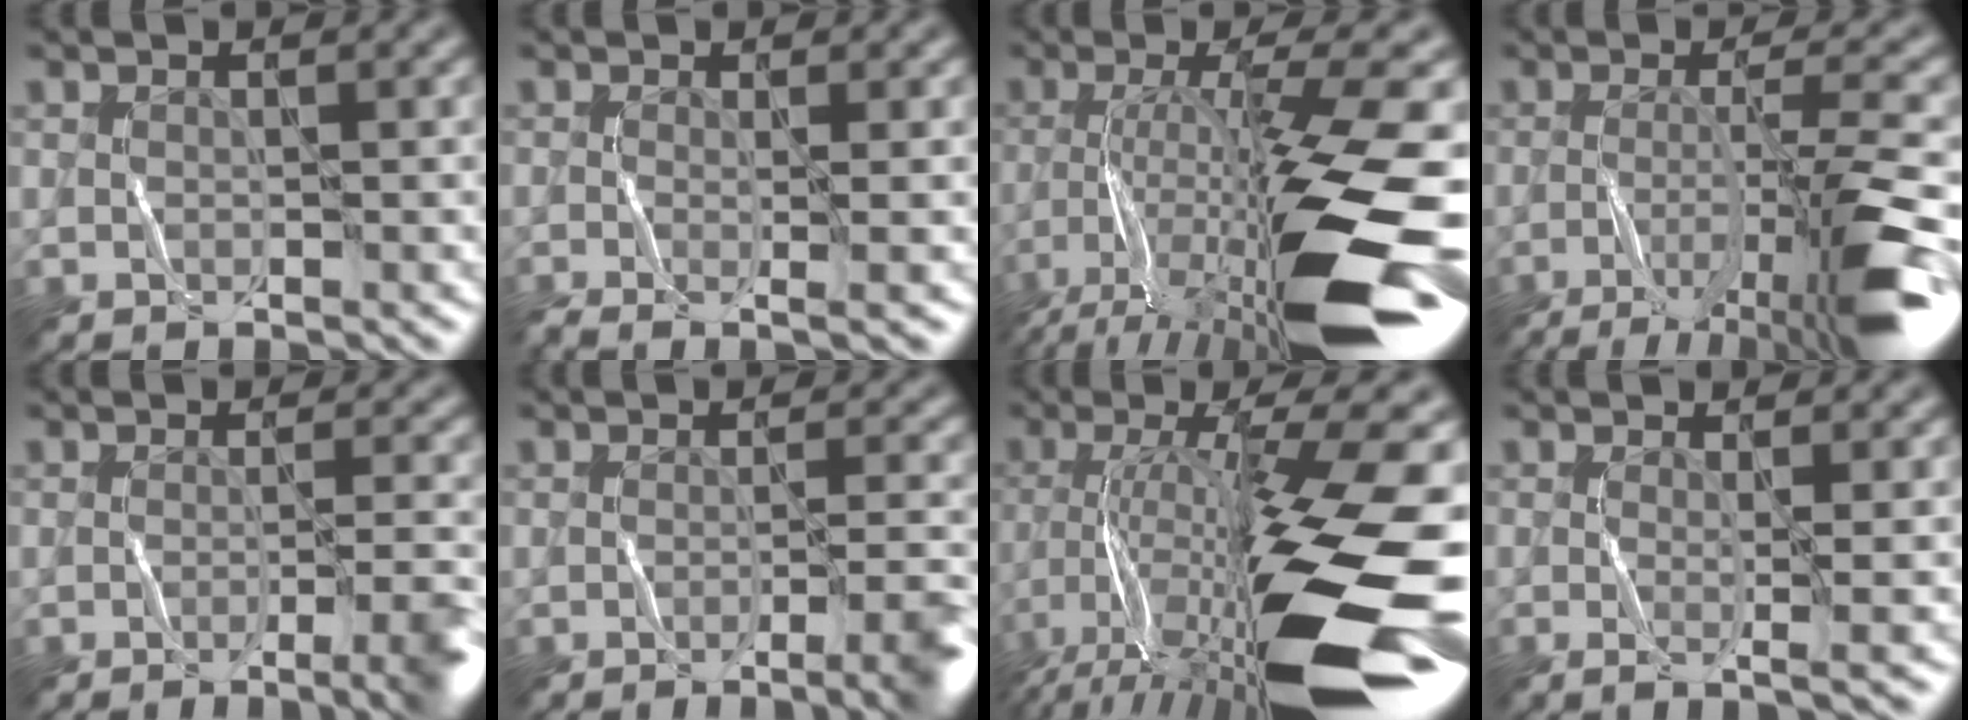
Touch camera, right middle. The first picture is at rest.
{"total": 3.1, "force": [-0.9, 0.8, 2.9], "torque": [-0.047, -0.012, -0.017]}
{"total": 13.9, "force": [-6.4, 2.6, 12.1], "torque": [-0.220, -0.009, -0.102]}
{"total": 9.6, "force": [-4.7, 1.4, 8.2], "torque": [-0.120, 0.005, -0.085]}
{"total": 5.1, "force": [-2.1, 1.2, 4.5], "torque": [-0.047, -0.004, -0.029]}
{"total": 4.9, "force": [-2.1, 1.1, 4.3], "torque": [-0.045, -0.003, -0.030]}
{"total": 16.4, "force": [-6.7, 4.1, 14.5], "torque": [-0.262, -0.002, -0.109]}
{"total": 2.5, "force": [-0.1, 0.5, 2.5], "torque": [-0.043, -0.007, -0.005]}